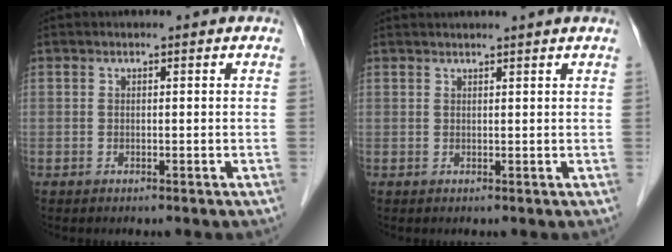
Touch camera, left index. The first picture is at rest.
{"total": 3.4, "force": [3.0, -0.9, 1.4], "torque": [-0.017, 0.014, 0.039]}